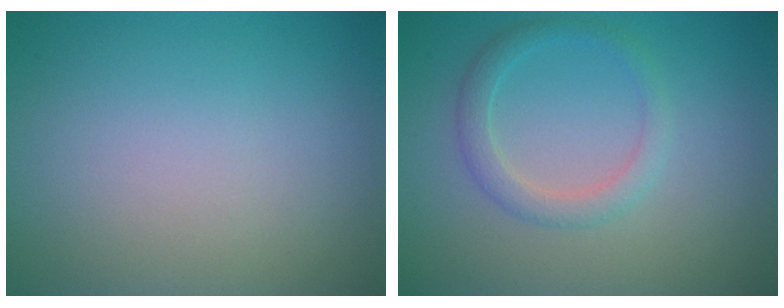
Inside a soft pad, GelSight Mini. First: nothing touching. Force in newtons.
{"total": 2.2, "press": 2.2, "slide": 0.1}